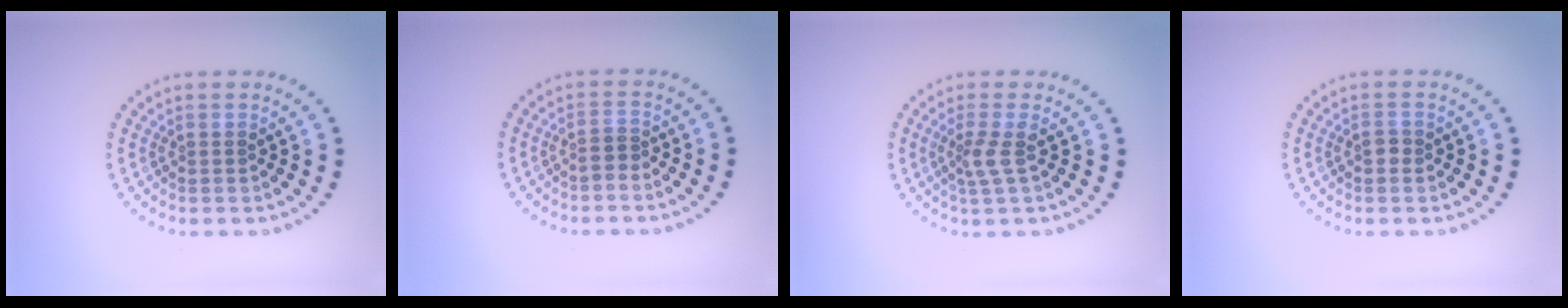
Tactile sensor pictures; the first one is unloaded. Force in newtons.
{"total": 1.0, "press": 0.7, "slide": 0.7}
{"total": 1.9, "press": 1.4, "slide": 1.3}
{"total": 0.8, "press": 0.8, "slide": 0.1}